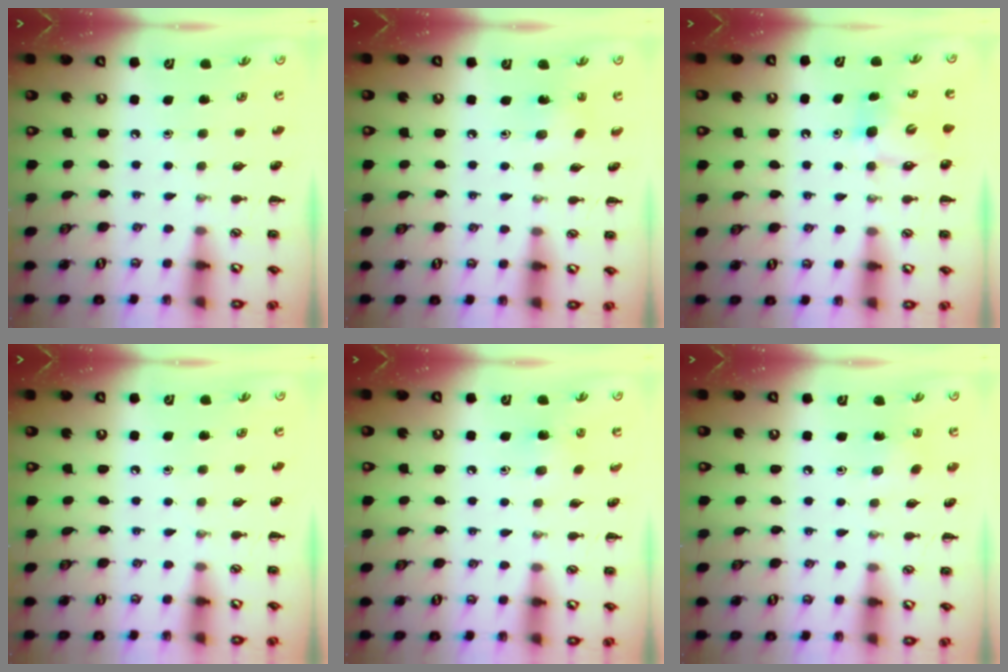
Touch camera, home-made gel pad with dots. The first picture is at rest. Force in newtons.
{"total": 2.1, "press": 2.0, "slide": 0.8}
{"total": 5.0, "press": 4.9, "slide": 0.9}
{"total": 0.0}
{"total": 3.9, "press": 3.7, "slide": 1.1}
{"total": 2.0, "press": 1.9, "slide": 0.7}